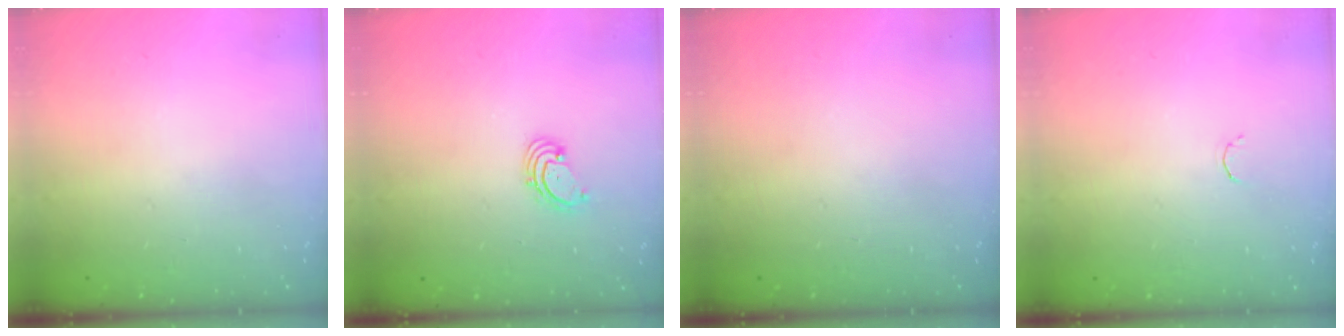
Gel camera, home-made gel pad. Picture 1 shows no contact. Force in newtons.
{"total": 1.6, "press": 1.6, "slide": 0.2}
{"total": 0.0}
{"total": 1.8, "press": 1.7, "slide": 0.4}